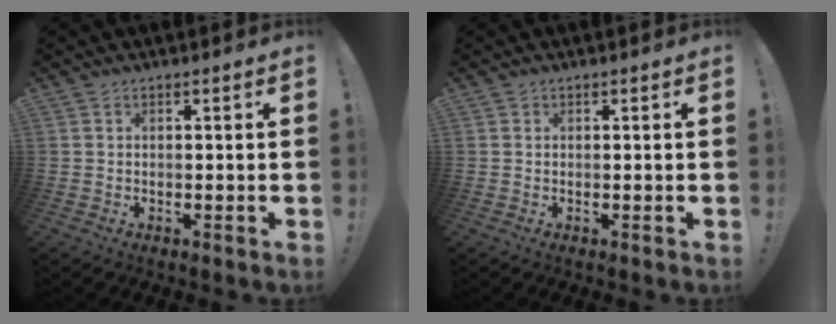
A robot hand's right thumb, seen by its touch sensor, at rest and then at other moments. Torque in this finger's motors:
{"motor_torque": [-0.16, 0.02, 0.29, -0.15, -0.03]}